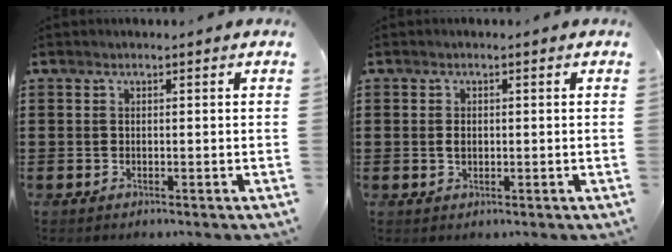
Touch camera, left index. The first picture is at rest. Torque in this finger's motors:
{"motor_torque": [0.34, 0.26, 0.18, 0.01]}